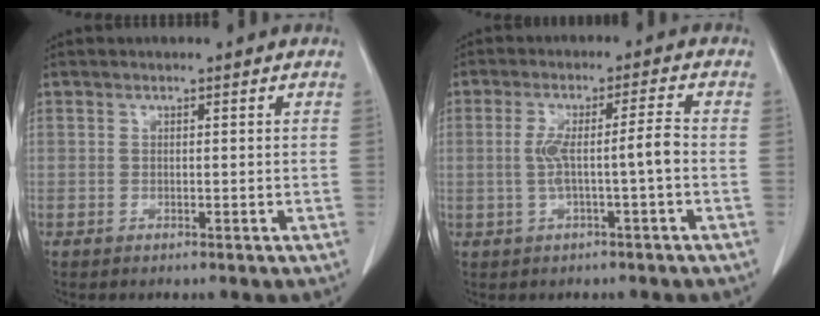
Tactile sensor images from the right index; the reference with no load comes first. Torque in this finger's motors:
{"motor_torque": [0.81, -0.15, 0.36, 0.10]}